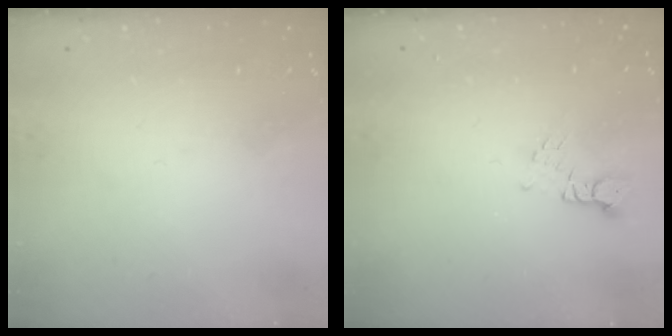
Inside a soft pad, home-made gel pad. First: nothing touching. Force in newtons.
{"total": 2.5, "press": 2.5, "slide": 0.3}